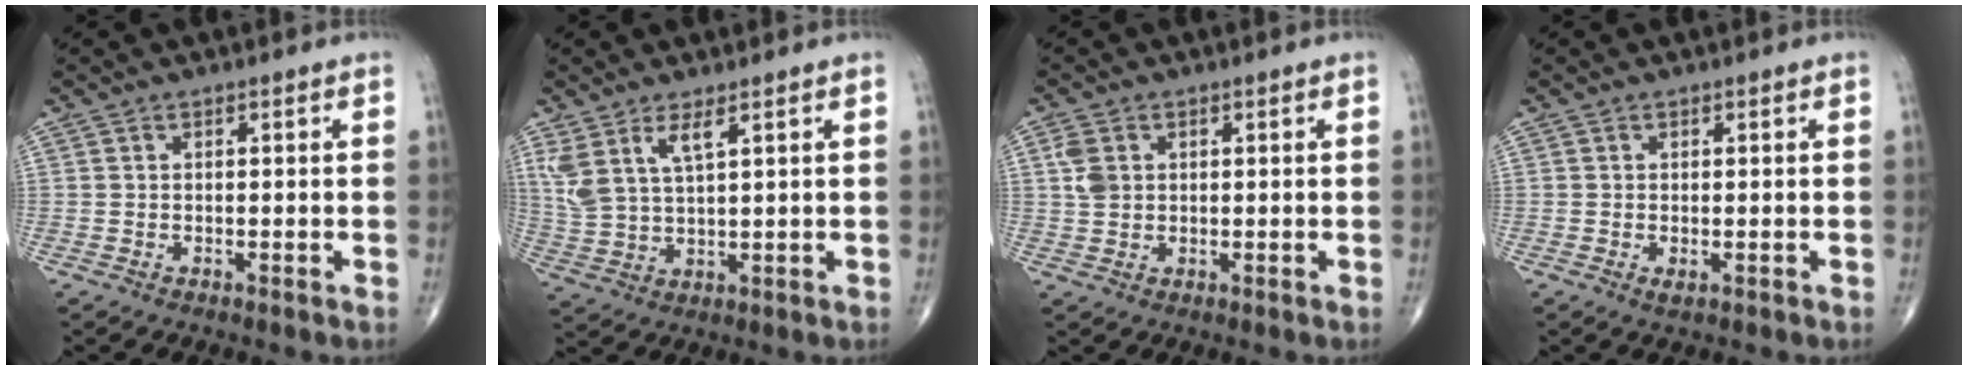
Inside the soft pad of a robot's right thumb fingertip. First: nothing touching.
{"total": 6.9, "force": [3.7, 2.1, 5.4], "torque": [-0.124, -0.016, 0.084]}
{"total": 3.7, "force": [0.9, 2.8, 2.2], "torque": [-0.043, 0.002, 0.021]}
{"total": 1.0, "force": [-0.3, 0.4, 0.8], "torque": [-0.014, -0.003, -0.004]}